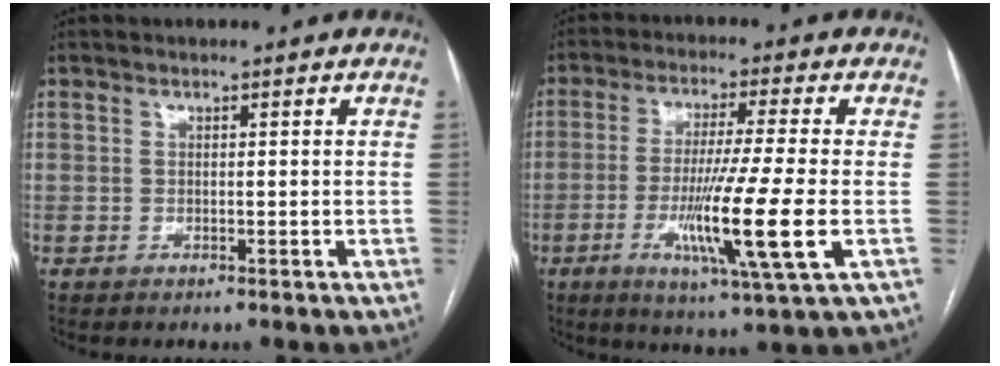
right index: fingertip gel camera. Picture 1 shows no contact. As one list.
[{"total": 13.3, "force": [-3.3, -0.9, 12.8], "torque": [-0.238, -0.031, -0.062]}]